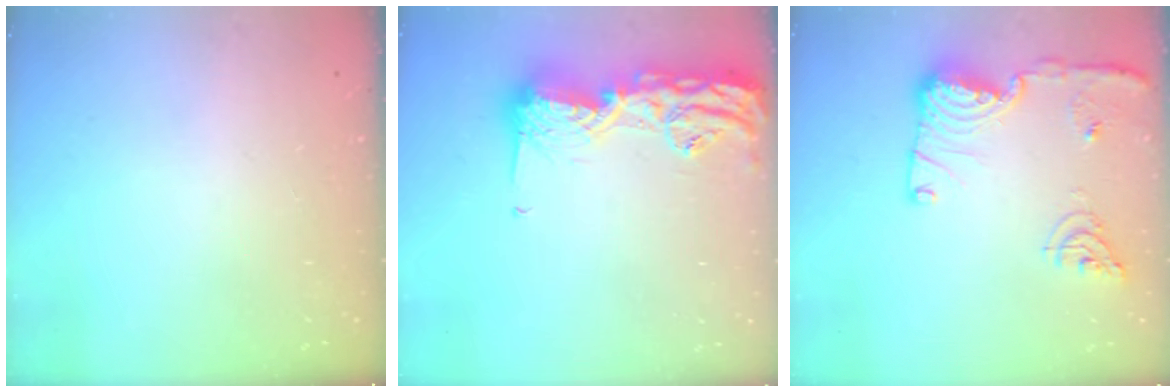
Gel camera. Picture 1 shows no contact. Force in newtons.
{"total": 17.7, "press": 17.6, "slide": 0.9}
{"total": 15.2, "press": 14.8, "slide": 3.3}